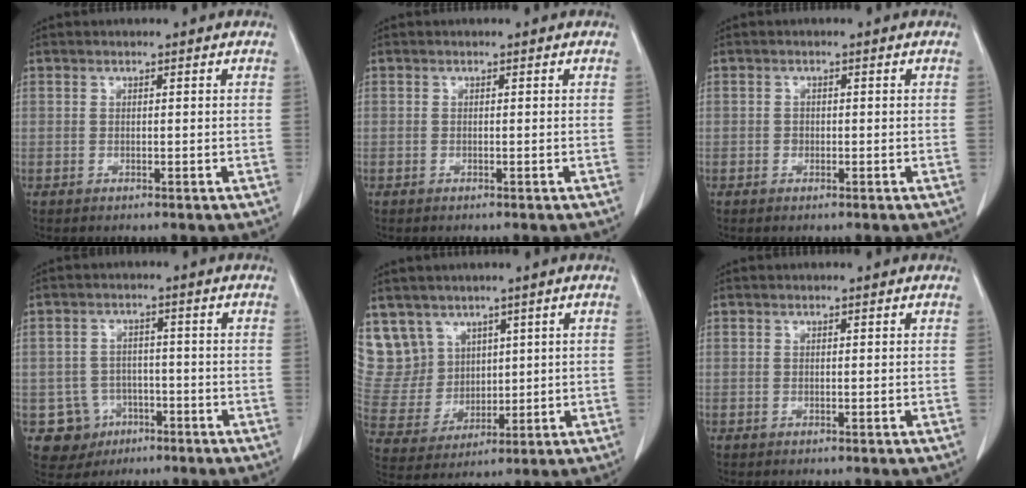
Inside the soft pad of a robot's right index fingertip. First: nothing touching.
{"total": 0.0}
{"total": 0.7, "force": [-0.1, 0.7, 0.2], "torque": [0.004, 0.006, -0.002]}
{"total": 6.0, "force": [-2.4, 5.5, 0.5], "torque": [-0.007, 0.012, -0.032]}
{"total": 11.1, "force": [6.9, 8.7, 1.1], "torque": [-0.038, 0.040, 0.164]}
{"total": 0.0}